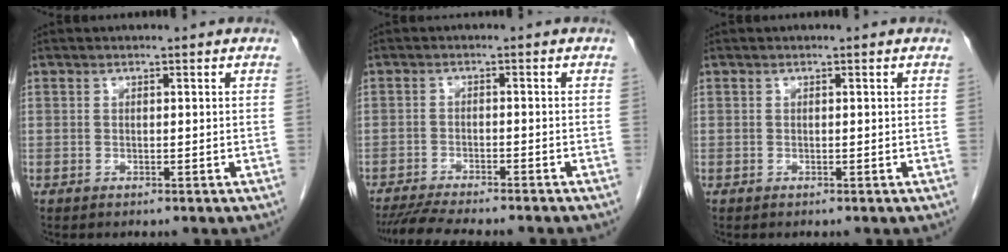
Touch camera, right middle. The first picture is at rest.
{"total": 9.6, "force": [-8.5, 0.8, 4.3], "torque": [-0.067, -0.015, -0.129]}
{"total": 0.0}